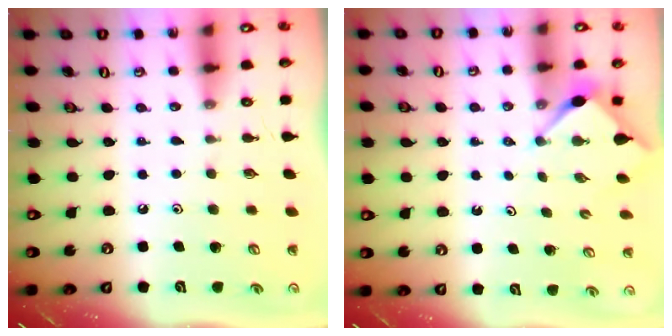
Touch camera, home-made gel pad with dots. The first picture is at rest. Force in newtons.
{"total": 2.9, "press": 2.9, "slide": 0.4}